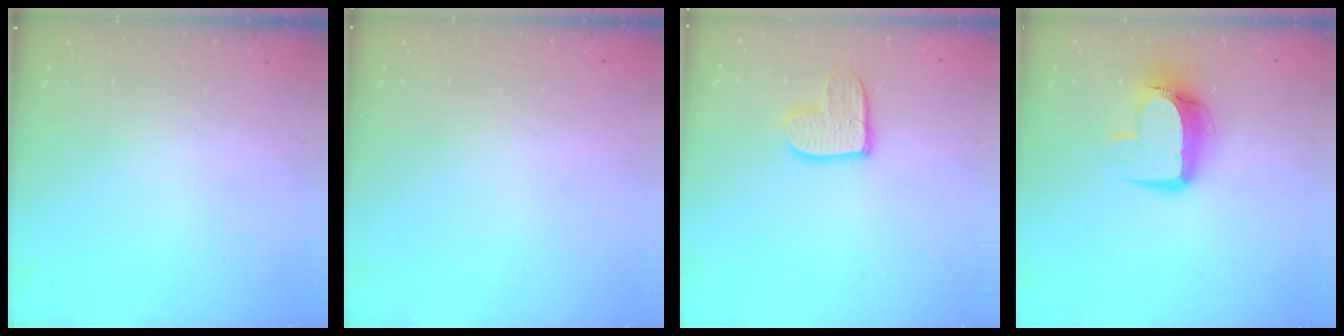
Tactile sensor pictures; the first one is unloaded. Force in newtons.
{"total": 0.0}
{"total": 10.0, "press": 10.0, "slide": 0.5}
{"total": 11.5, "press": 11.5, "slide": 1.0}